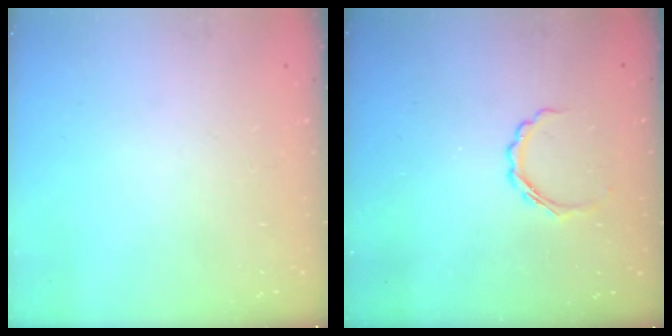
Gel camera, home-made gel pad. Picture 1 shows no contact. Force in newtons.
{"total": 3.9, "press": 3.8, "slide": 0.7}